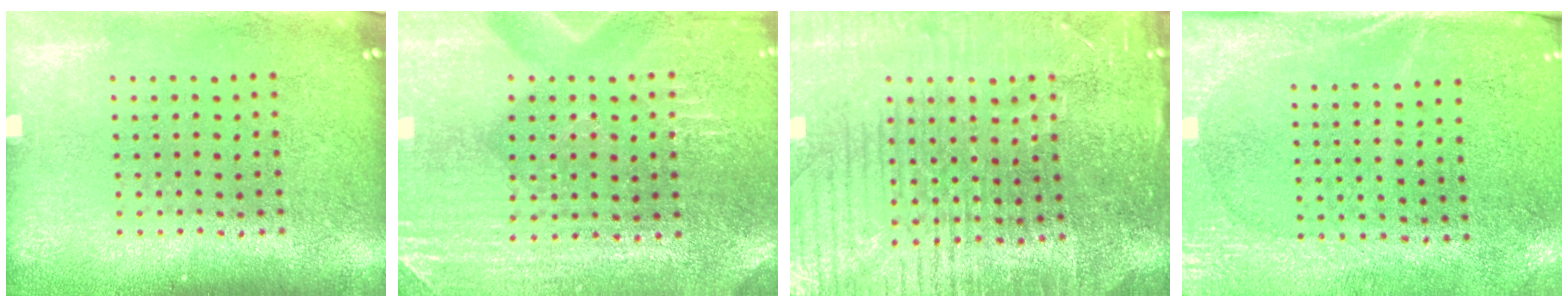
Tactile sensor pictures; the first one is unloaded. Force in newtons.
{"total": 3.2, "press": 3.1, "slide": 0.4}
{"total": 4.4, "press": 4.2, "slide": 1.5}
{"total": 2.7, "press": 2.3, "slide": 1.4}